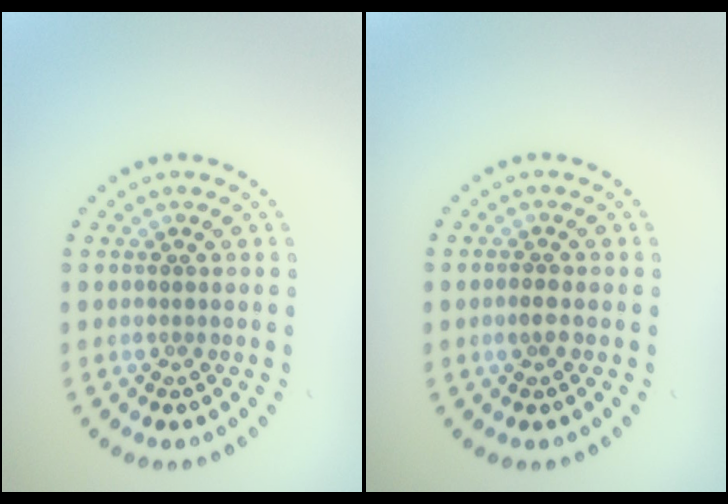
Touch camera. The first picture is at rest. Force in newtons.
{"total": 1.1, "press": 1.1, "slide": 0.2}